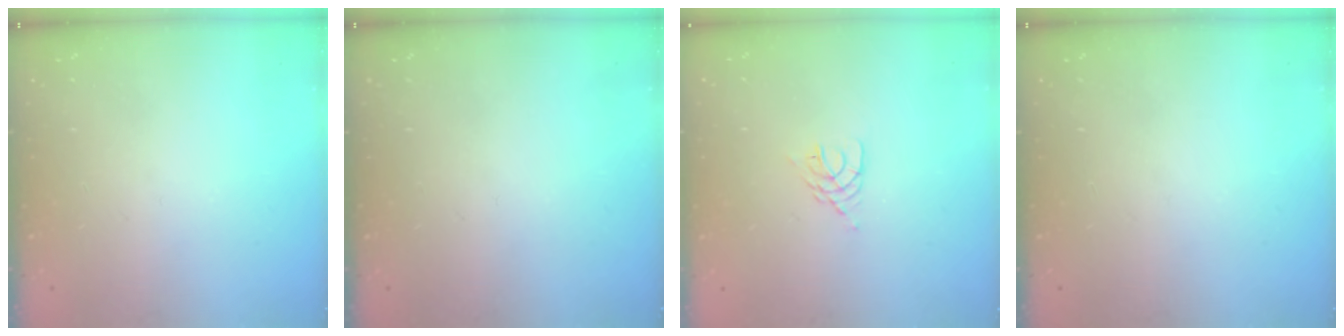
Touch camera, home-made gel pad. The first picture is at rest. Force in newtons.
{"total": 0.0}
{"total": 3.0, "press": 3.0, "slide": 0.5}
{"total": 0.0}